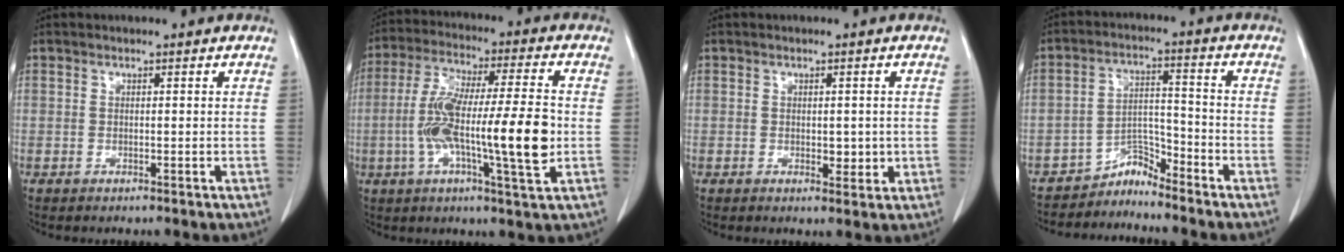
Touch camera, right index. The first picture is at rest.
{"total": 16.5, "force": [-2.3, 1.6, 16.3], "torque": [-0.294, 0.003, -0.042]}
{"total": 2.7, "force": [-0.2, 1.5, 2.3], "torque": [-0.027, -0.003, 0.003]}
{"total": 4.2, "force": [-4.2, 0.4, -0.6], "torque": [0.018, 0.017, -0.070]}